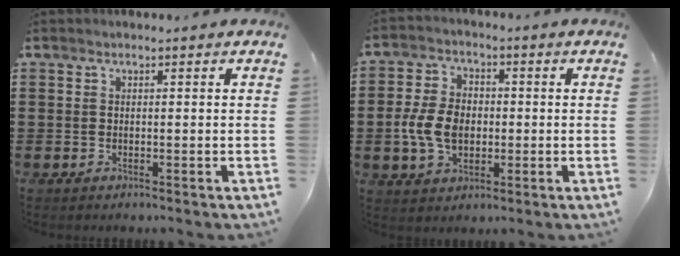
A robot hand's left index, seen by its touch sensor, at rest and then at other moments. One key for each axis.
{"total": 7.1, "fx": -0.9, "fy": 4.9, "fz": 5.0, "tx": -0.123, "ty": 0.005, "tz": -0.024}